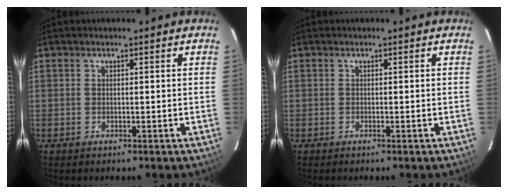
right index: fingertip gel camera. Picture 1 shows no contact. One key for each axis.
{"total": 1.2, "fx": -0.3, "fy": -0.6, "fz": -1.0, "tx": 0.020, "ty": -0.001, "tz": -0.008}